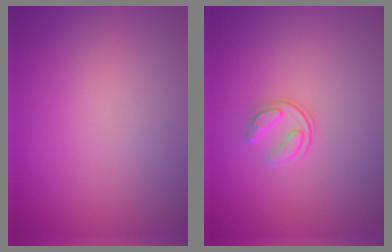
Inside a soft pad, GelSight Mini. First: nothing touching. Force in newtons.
{"total": 1.7, "press": 1.1, "slide": 1.3}